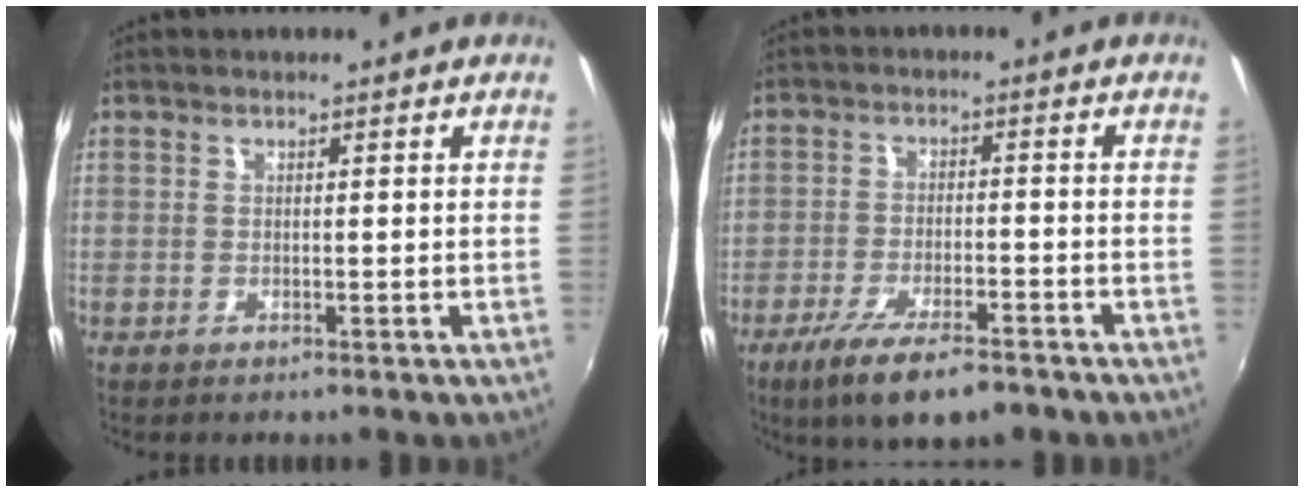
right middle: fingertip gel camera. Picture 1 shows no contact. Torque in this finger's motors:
{"motor_torque": [1.18, -0.96, 0.14, 0.10]}